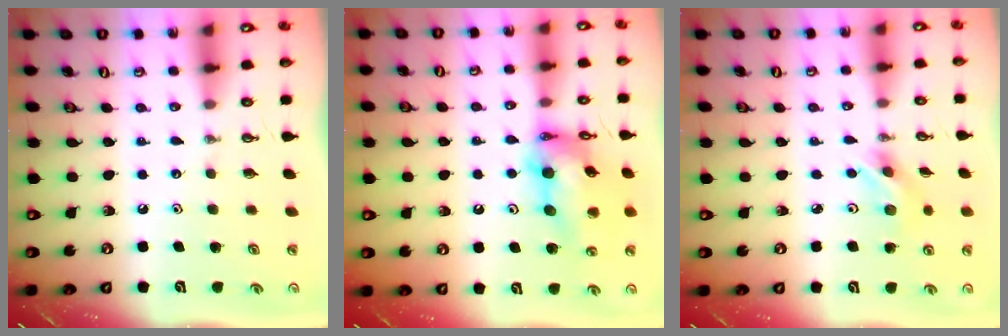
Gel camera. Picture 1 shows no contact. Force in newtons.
{"total": 17.1, "press": 17.0, "slide": 1.9}
{"total": 4.6, "press": 4.5, "slide": 0.3}